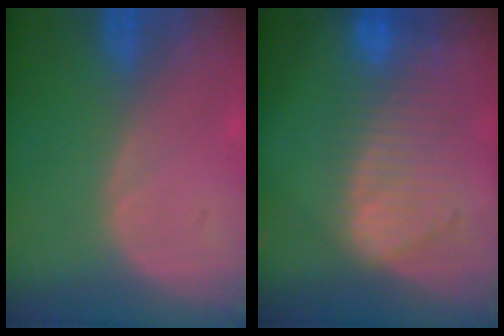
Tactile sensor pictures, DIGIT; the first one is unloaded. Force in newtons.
{"total": 9.3, "press": 8.1, "slide": 4.4}